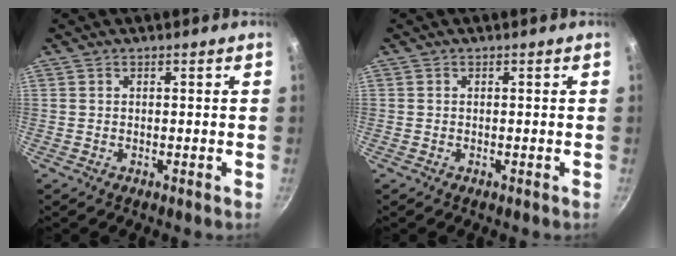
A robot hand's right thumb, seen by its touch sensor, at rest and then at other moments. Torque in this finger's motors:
{"motor_torque": [0.17, -0.55, -0.97, 0.30, 0.05]}